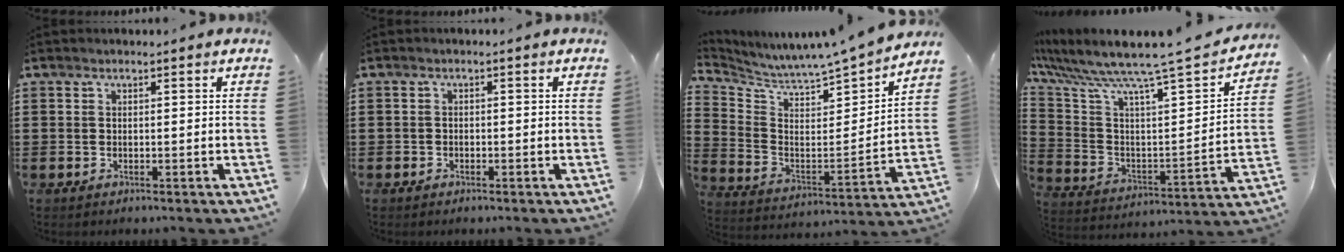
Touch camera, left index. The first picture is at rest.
{"total": 0.9, "force": [-0.7, 0.5, 0.0], "torque": [-0.003, 0.002, -0.017]}
{"total": 4.9, "force": [4.9, -0.7, 0.1], "torque": [-0.035, -0.067, 0.075]}
{"total": 8.5, "force": [7.2, 0.0, 4.5], "torque": [-0.122, -0.067, 0.108]}